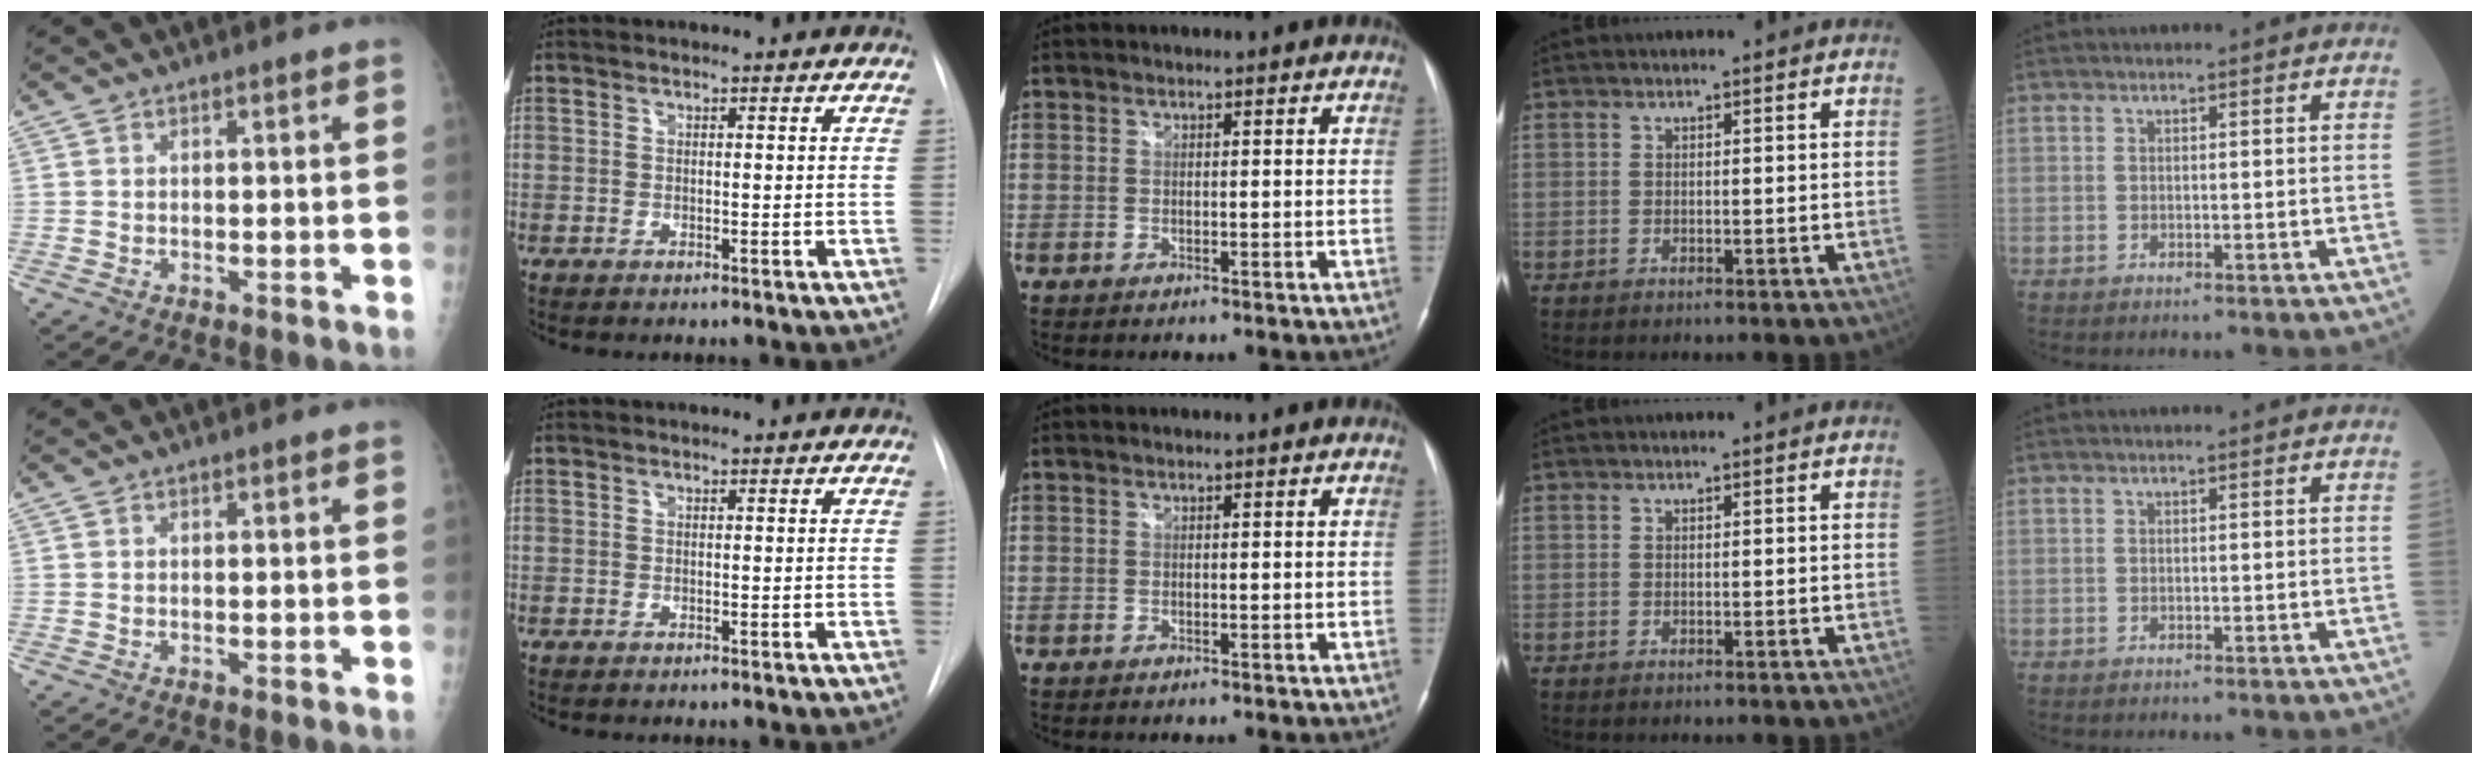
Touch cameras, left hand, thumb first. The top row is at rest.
{}